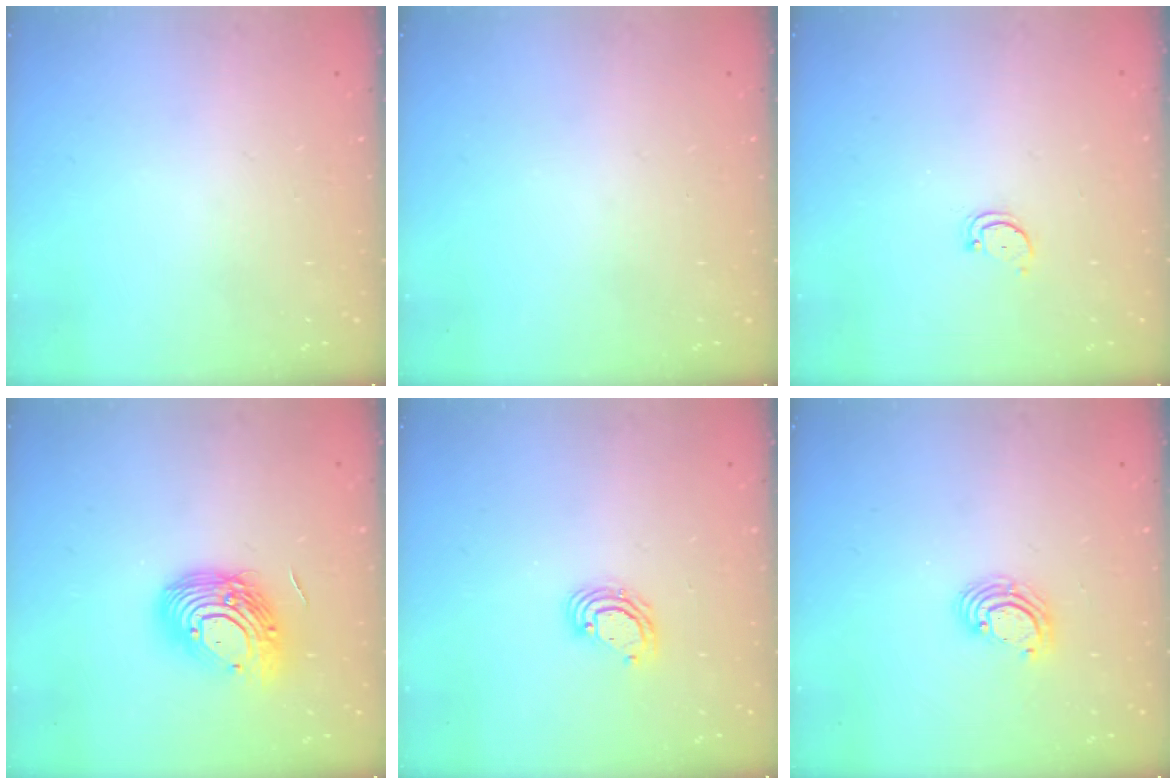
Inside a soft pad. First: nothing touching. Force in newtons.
{"total": 0.0}
{"total": 2.5, "press": 2.4, "slide": 0.5}
{"total": 15.2, "press": 15.1, "slide": 1.4}
{"total": 5.6, "press": 5.6, "slide": 0.4}
{"total": 4.0, "press": 3.9, "slide": 0.2}